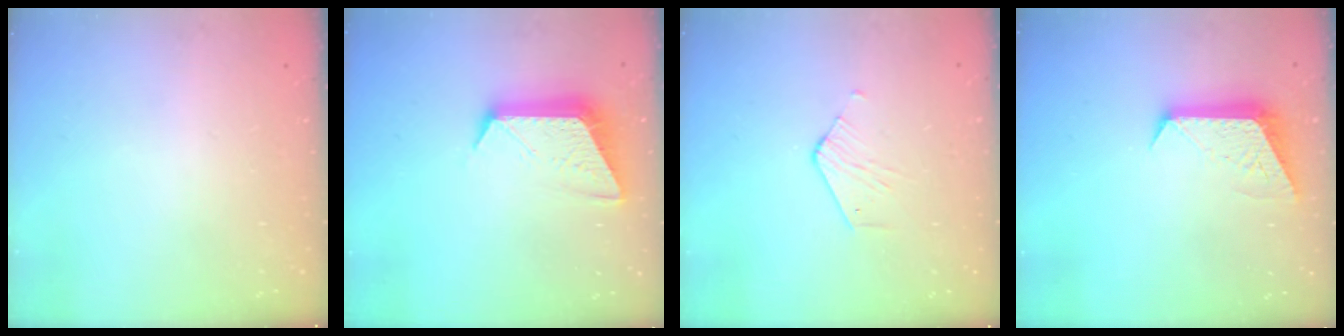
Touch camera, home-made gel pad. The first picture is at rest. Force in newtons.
{"total": 11.9, "press": 11.9, "slide": 0.8}
{"total": 2.8, "press": 2.8, "slide": 0.2}
{"total": 9.6, "press": 9.6, "slide": 0.5}